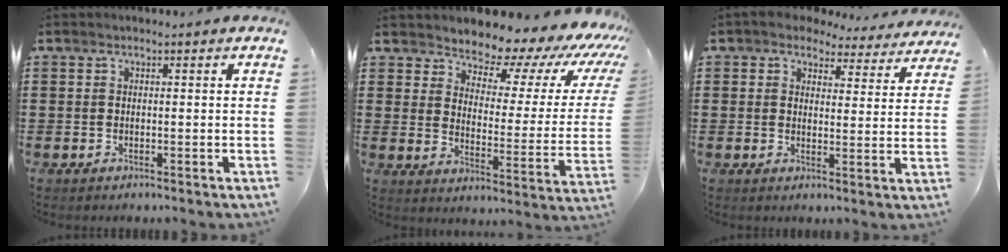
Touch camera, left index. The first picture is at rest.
{"total": 6.8, "force": [6.4, 1.6, 1.7], "torque": [-0.053, -0.057, 0.104]}
{"total": 3.6, "force": [3.3, 1.2, 0.7], "torque": [-0.024, -0.017, 0.055]}